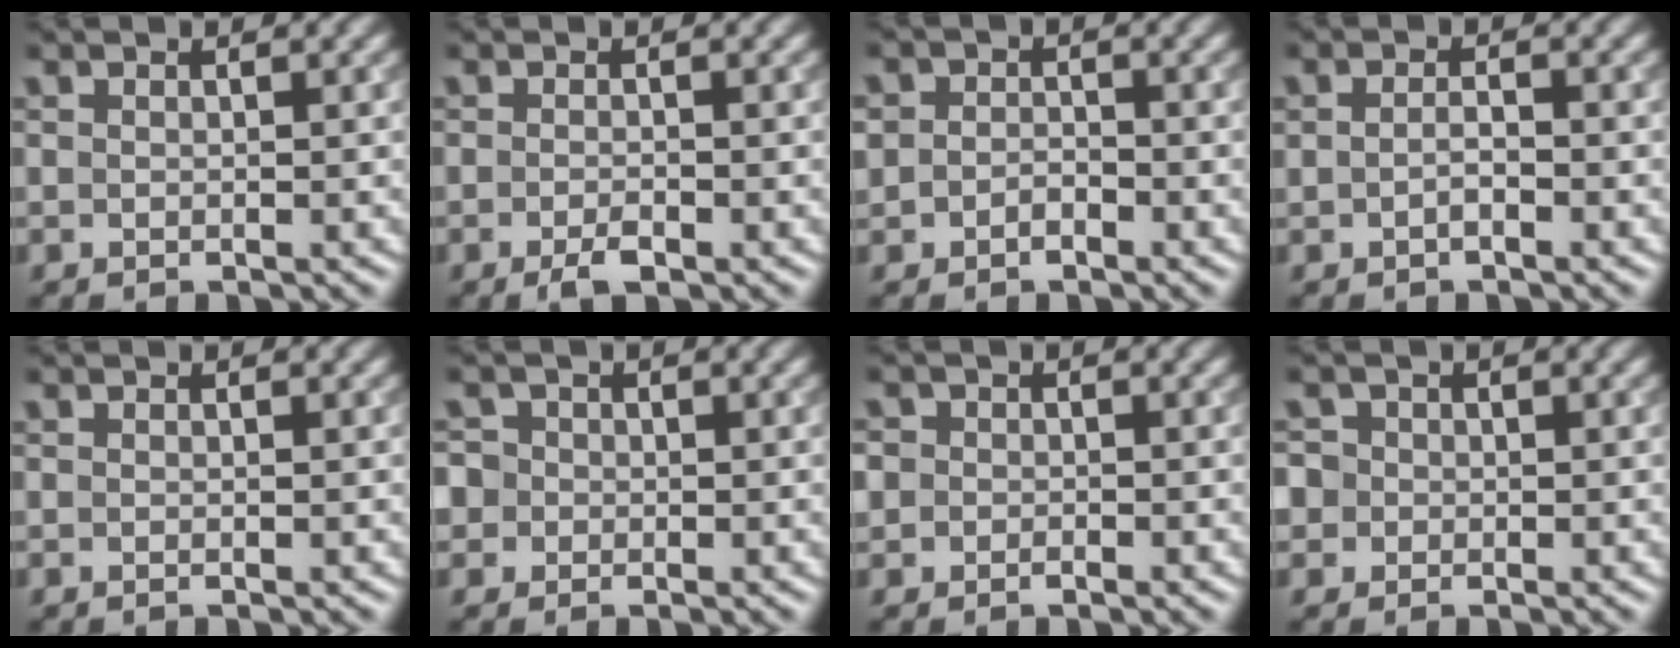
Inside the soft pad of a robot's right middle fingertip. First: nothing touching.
{"total": 1.6, "force": [-1.0, 0.4, 1.2], "torque": [-0.022, -0.001, -0.018]}
{"total": 1.6, "force": [-0.7, 1.2, 0.7], "torque": [-0.010, 0.002, -0.017]}
{"total": 1.2, "force": [-0.5, 0.5, 1.0], "torque": [-0.022, 0.002, -0.010]}
{"total": 0.0}
{"total": 3.1, "force": [-0.1, 3.0, 0.9], "torque": [0.001, 0.023, -0.028]}
{"total": 1.9, "force": [-0.1, 1.8, 0.7], "torque": [0.008, 0.004, -0.024]}
{"total": 2.7, "force": [0.1, 2.6, 0.8], "torque": [0.002, 0.018, -0.019]}